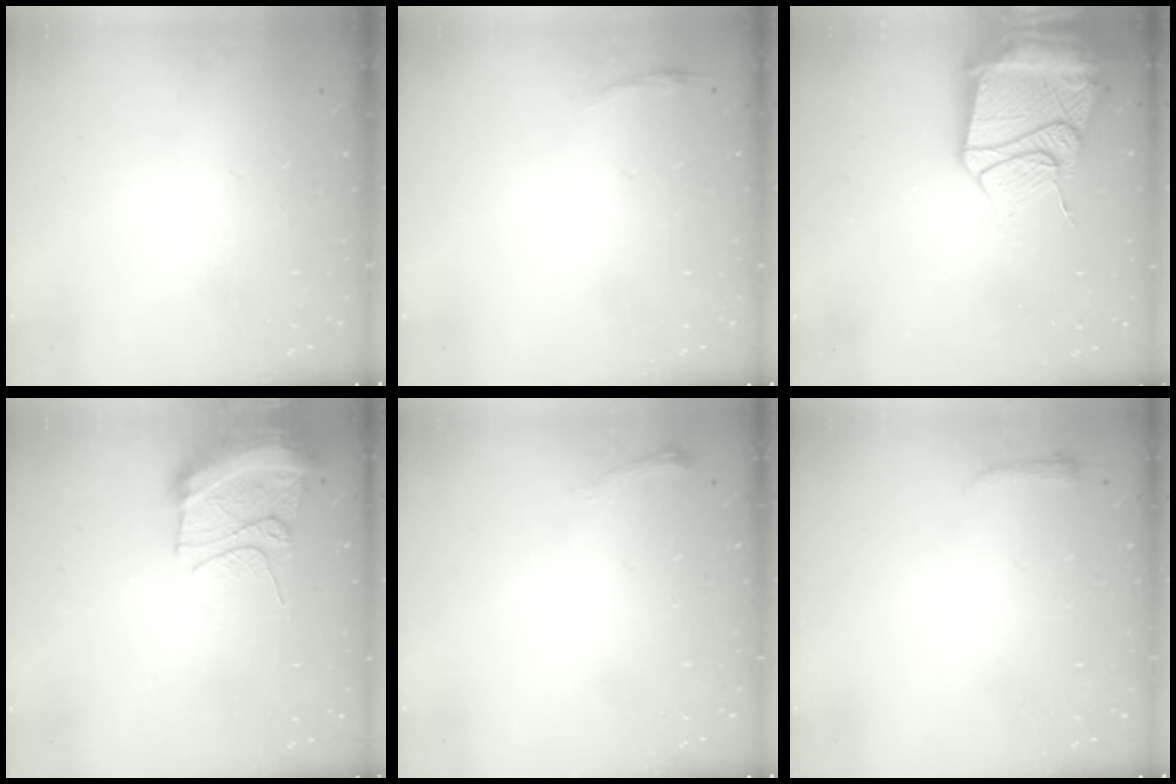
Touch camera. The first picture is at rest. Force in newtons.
{"total": 2.8, "press": 2.8, "slide": 0.6}
{"total": 20.6, "press": 20.5, "slide": 2.3}
{"total": 12.4, "press": 12.3, "slide": 1.6}
{"total": 4.5, "press": 4.3, "slide": 1.1}
{"total": 3.0, "press": 2.9, "slide": 0.6}